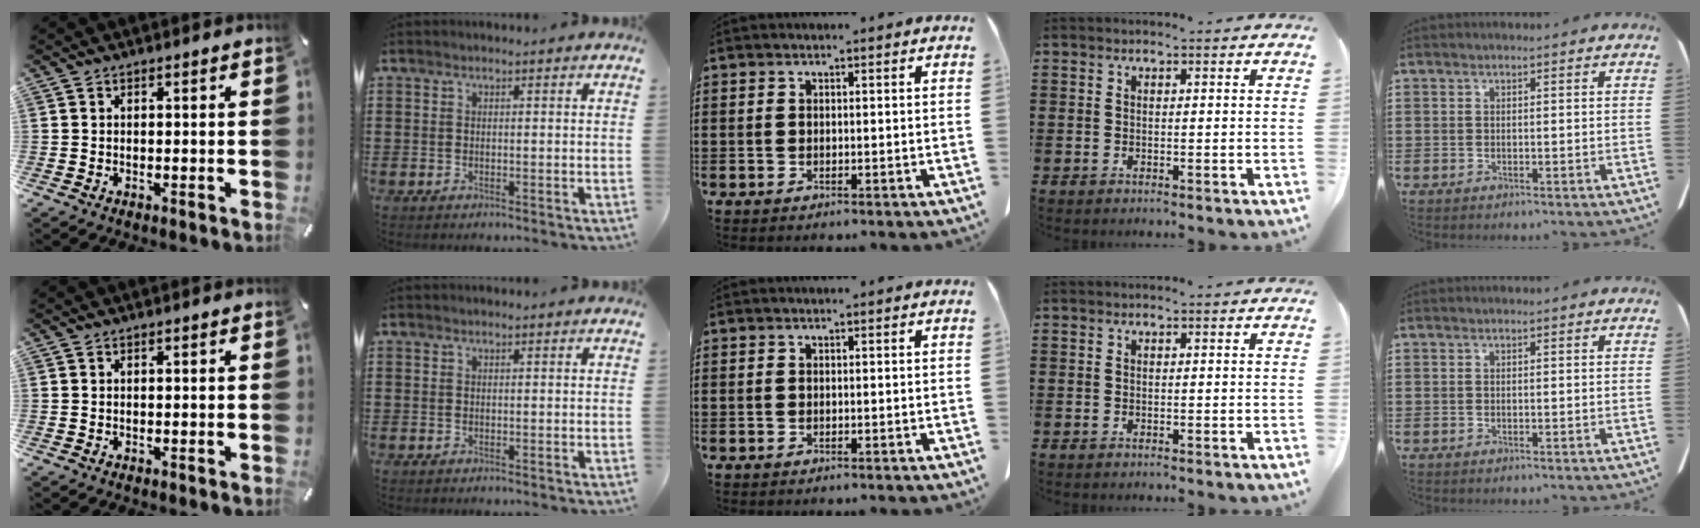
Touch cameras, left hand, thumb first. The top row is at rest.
{}